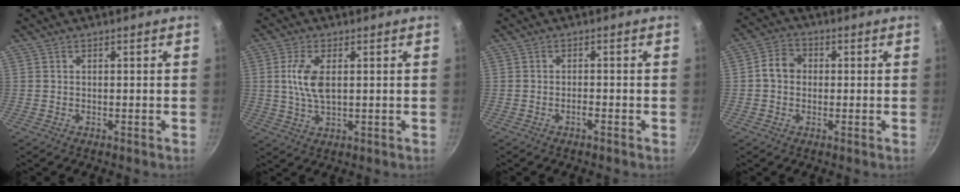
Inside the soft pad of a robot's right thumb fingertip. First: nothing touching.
{"total": 6.9, "force": [1.2, 3.3, 6.0], "torque": [-0.121, 0.000, 0.024]}
{"total": 1.2, "force": [-0.8, 0.3, 0.9], "torque": [-0.017, 0.010, -0.017]}
{"total": 5.0, "force": [0.1, 4.2, 2.7], "torque": [-0.029, 0.014, -0.011]}